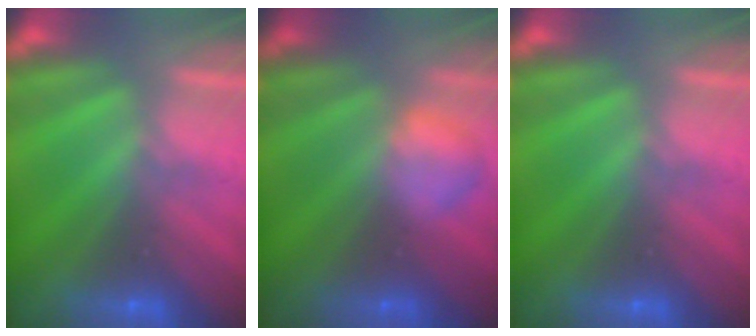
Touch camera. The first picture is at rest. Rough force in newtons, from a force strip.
{"total": 2.2}
{"total": 0.0}